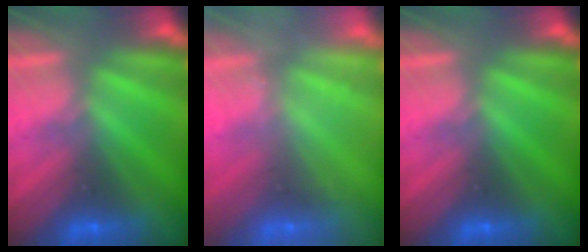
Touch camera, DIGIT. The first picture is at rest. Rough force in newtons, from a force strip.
{"total": 2.2}
{"total": 0.0}